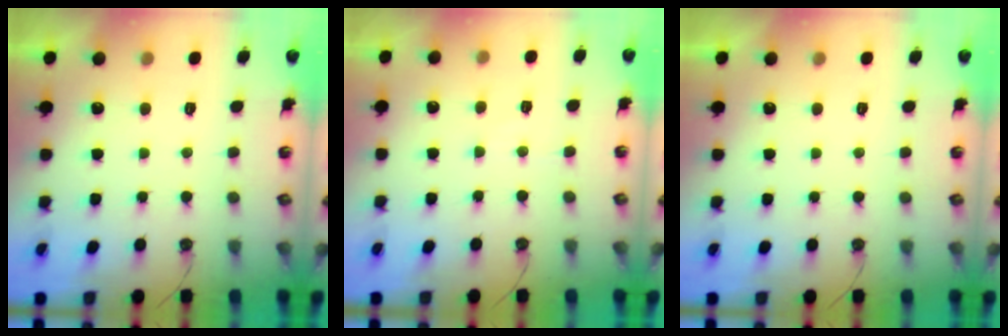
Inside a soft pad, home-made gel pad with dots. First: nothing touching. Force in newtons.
{"total": 5.0, "press": 5.0, "slide": 0.7}
{"total": 0.0}